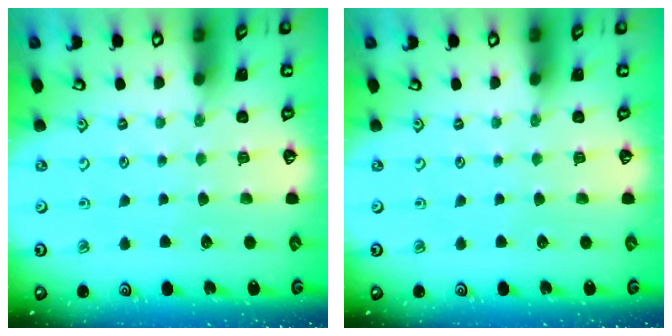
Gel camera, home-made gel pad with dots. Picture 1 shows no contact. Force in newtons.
{"total": 0.0}